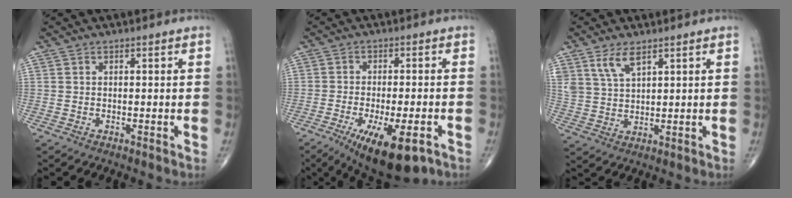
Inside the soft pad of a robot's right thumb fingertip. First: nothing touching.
{"total": 13.5, "force": [-7.0, 4.6, 10.6], "torque": [-0.155, 0.004, -0.099]}
{"total": 5.2, "force": [3.4, 2.1, 3.4], "torque": [-0.066, -0.017, 0.073]}